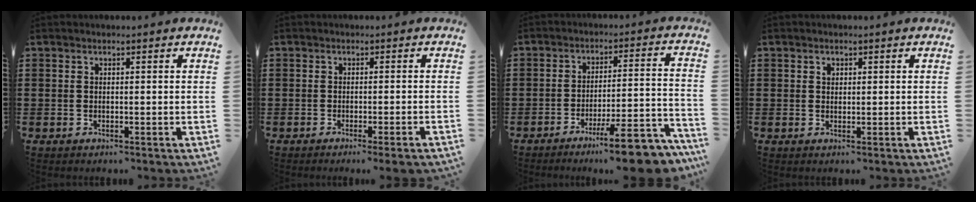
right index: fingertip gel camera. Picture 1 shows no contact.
{"total": 1.3, "force": [-1.0, -0.3, 0.8], "torque": [-0.014, -0.003, -0.018]}
{"total": 10.3, "force": [-8.2, 1.0, 6.2], "torque": [-0.084, 0.020, -0.147]}
{"total": 1.0, "force": [0.4, 0.7, 0.5], "torque": [-0.011, 0.003, 0.008]}